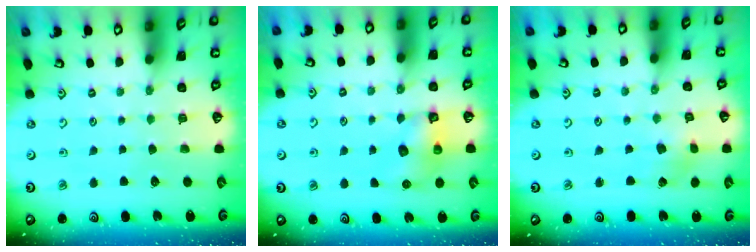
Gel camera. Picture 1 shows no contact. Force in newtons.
{"total": 6.0, "press": 6.0, "slide": 0.1}
{"total": 2.9, "press": 2.9, "slide": 0.5}